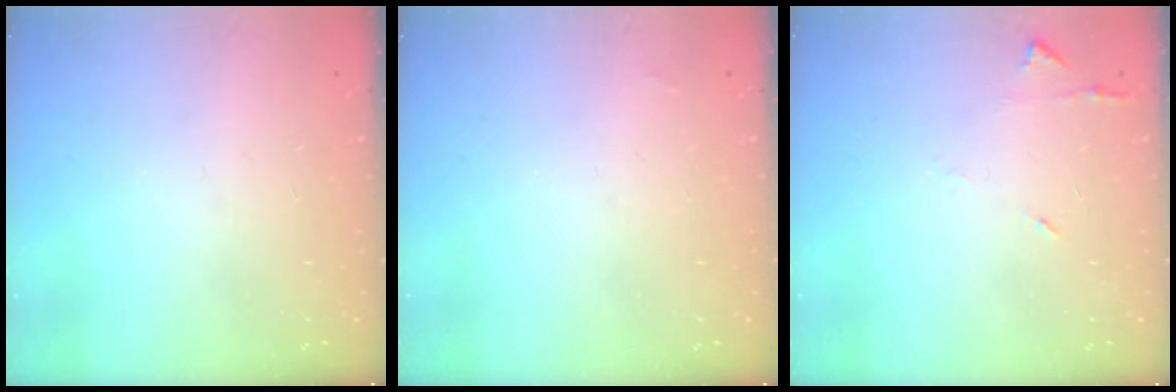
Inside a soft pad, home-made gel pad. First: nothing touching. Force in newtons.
{"total": 1.3, "press": 1.3, "slide": 0.2}
{"total": 5.8, "press": 5.8, "slide": 0.7}